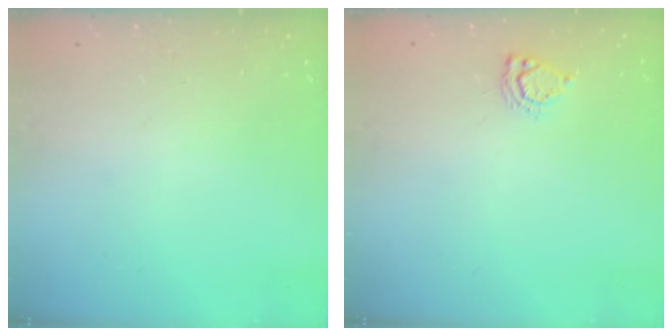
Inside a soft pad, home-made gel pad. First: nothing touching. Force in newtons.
{"total": 6.0, "press": 6.0, "slide": 0.7}